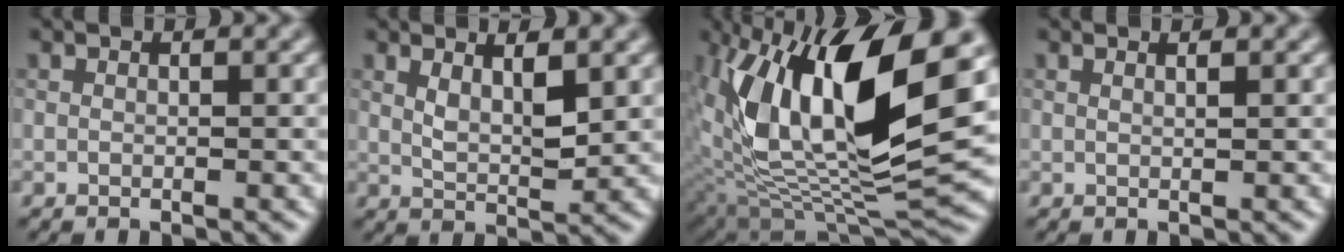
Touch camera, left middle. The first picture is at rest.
{"total": 2.8, "force": [1.1, 0.7, 2.4], "torque": [-0.056, -0.006, 0.033]}
{"total": 14.9, "force": [3.7, 6.2, 13.0], "torque": [-0.248, 0.002, 0.070]}
{"total": 0.9, "force": [0.5, 0.4, 0.6], "torque": [0.003, 0.007, -0.005]}